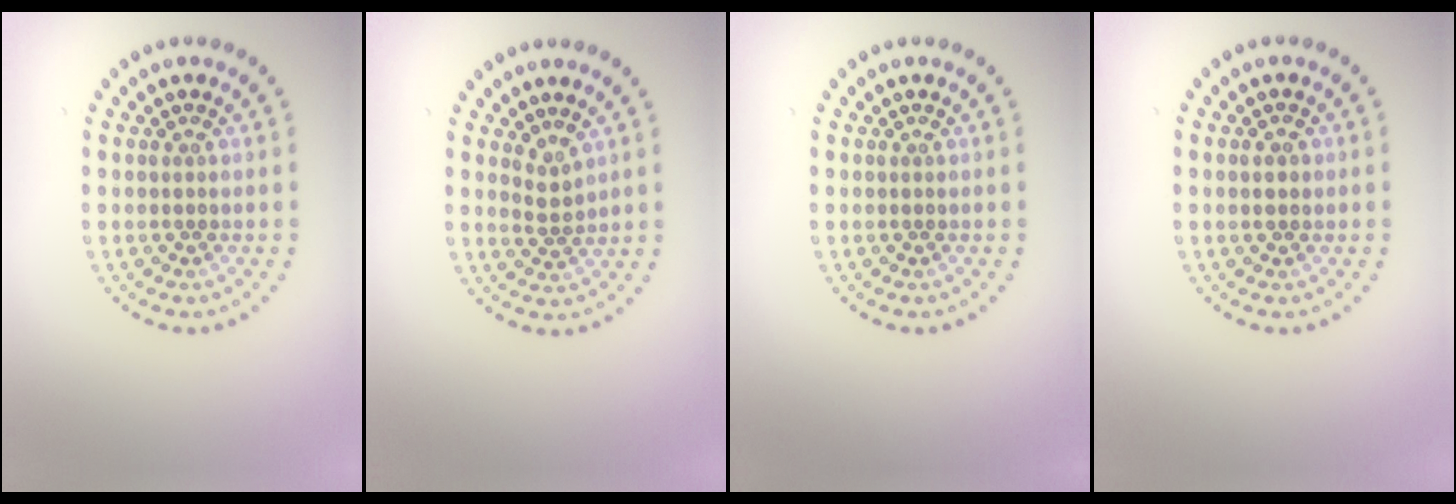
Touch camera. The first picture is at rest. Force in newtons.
{"total": 1.6, "press": 1.0, "slide": 1.2}
{"total": 0.0}
{"total": 0.9, "press": 0.8, "slide": 0.3}